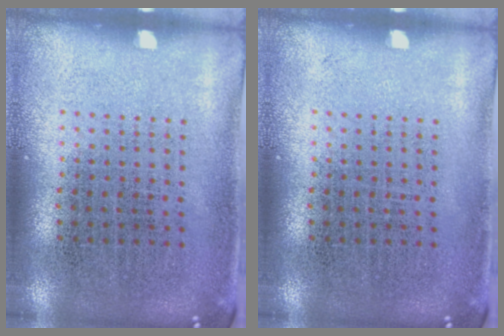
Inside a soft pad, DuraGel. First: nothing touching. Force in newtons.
{"total": 0.0}